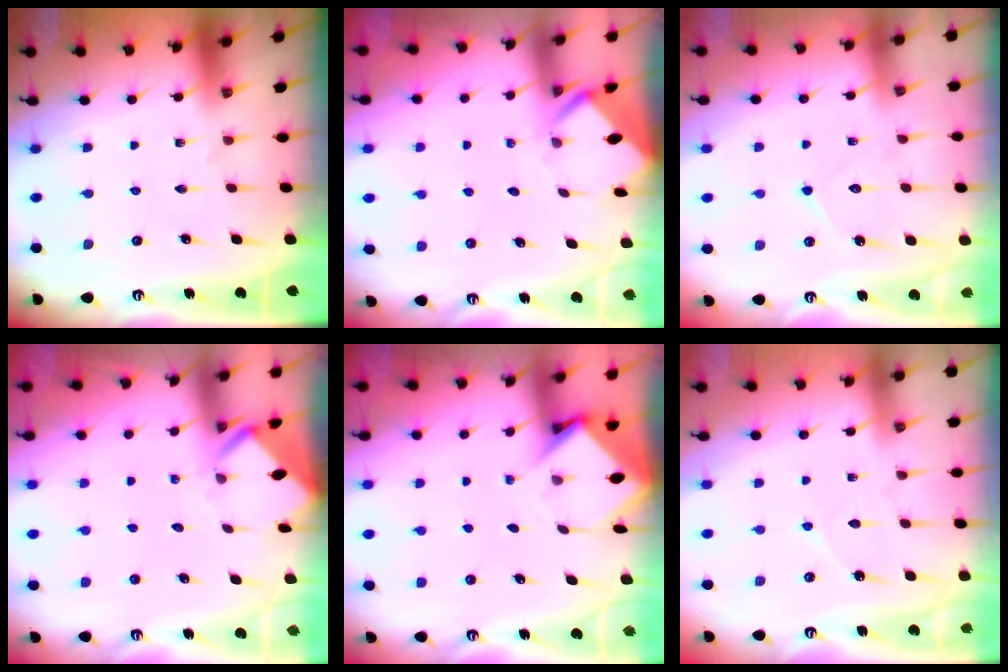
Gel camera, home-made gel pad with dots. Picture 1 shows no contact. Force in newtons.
{"total": 3.0, "press": 3.0, "slide": 0.1}
{"total": 7.9, "press": 7.8, "slide": 0.7}
{"total": 3.6, "press": 3.6, "slide": 0.3}
{"total": 3.9, "press": 3.9, "slide": 0.3}
{"total": 3.2, "press": 3.2, "slide": 0.3}